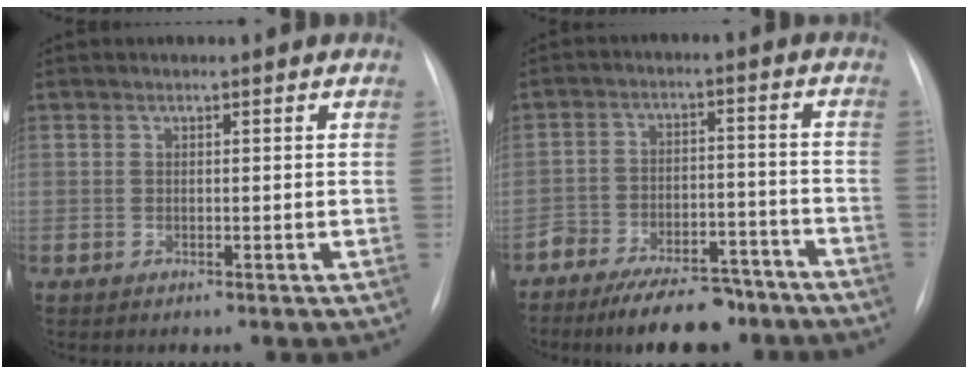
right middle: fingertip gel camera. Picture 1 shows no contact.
{"total": 11.9, "force": [-9.7, 4.6, 5.2], "torque": [-0.065, 0.023, -0.150]}